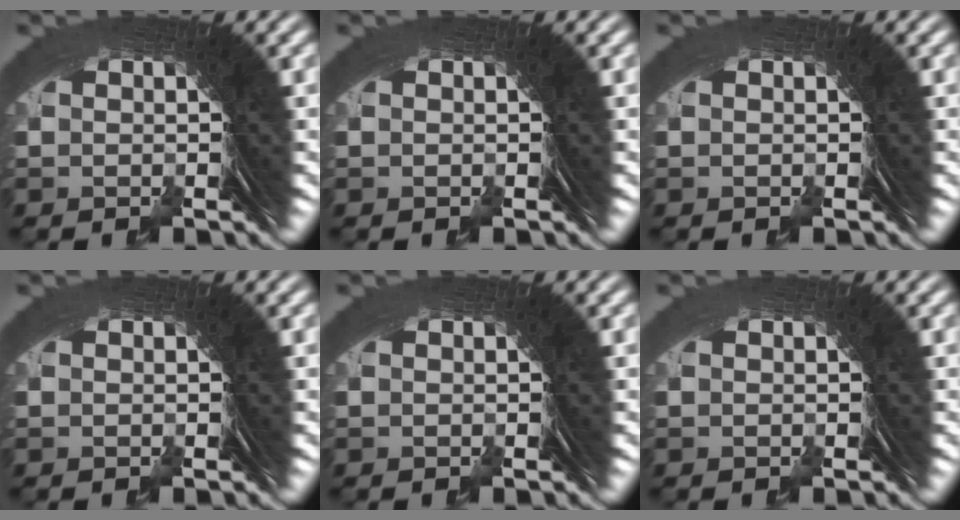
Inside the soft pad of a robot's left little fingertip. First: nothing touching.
{"total": 0.0}
{"total": 0.0}
{"total": 0.0}
{"total": 0.0}
{"total": 0.6, "force": [-0.2, -0.4, -0.4], "torque": [0.009, 0.003, -0.004]}